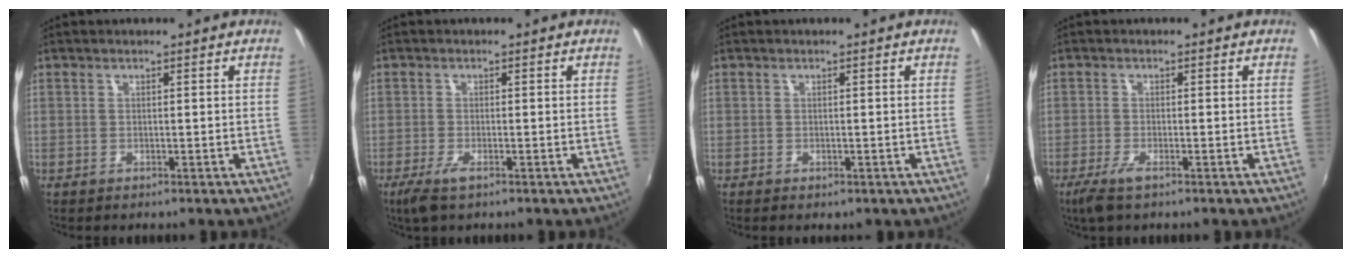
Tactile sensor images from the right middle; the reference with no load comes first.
{"total": 3.4, "force": [-2.1, 0.7, 2.6], "torque": [-0.061, -0.012, -0.040]}
{"total": 1.0, "force": [-0.5, 0.8, 0.5], "torque": [-0.009, -0.006, -0.008]}
{"total": 3.5, "force": [-2.2, 0.6, 2.7], "torque": [-0.064, -0.012, -0.045]}